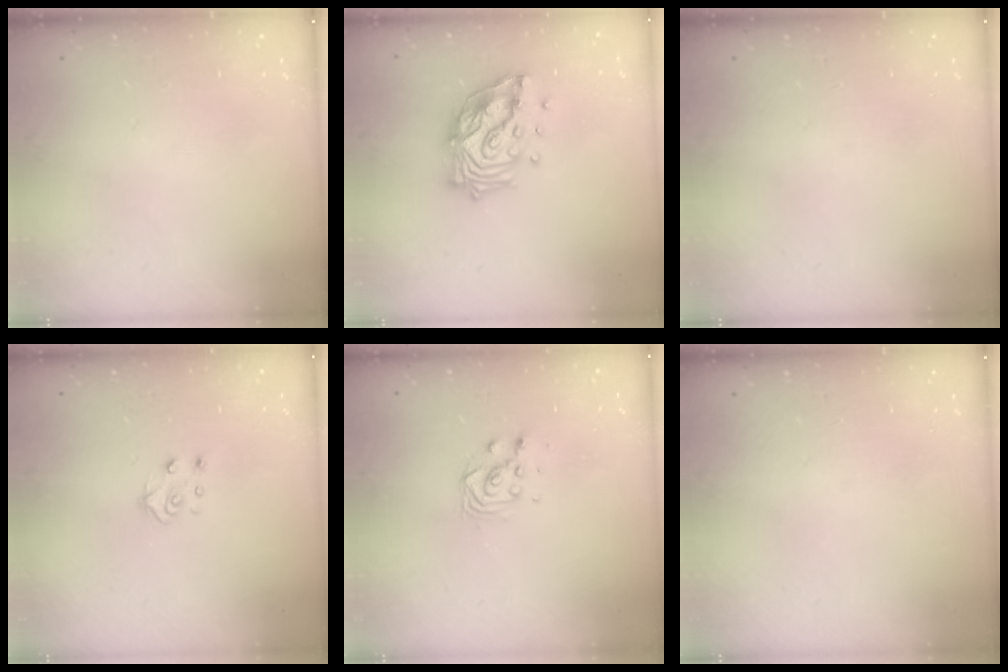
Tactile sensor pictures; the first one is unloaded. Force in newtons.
{"total": 16.0, "press": 15.9, "slide": 2.3}
{"total": 0.0}
{"total": 5.7, "press": 5.7, "slide": 0.5}
{"total": 6.5, "press": 6.5, "slide": 0.1}
{"total": 0.0}